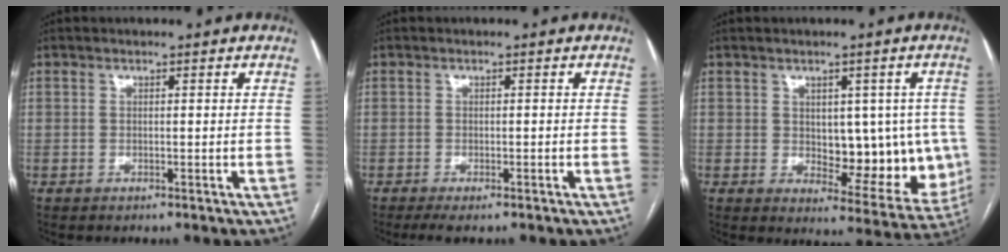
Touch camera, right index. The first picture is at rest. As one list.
[{"total": 2.7, "force": [-2.0, 0.5, 1.7], "torque": [-0.026, -0.007, -0.032]}, {"total": 11.4, "force": [0.3, 6.1, 9.6], "torque": [-0.102, 0.005, 0.022]}]